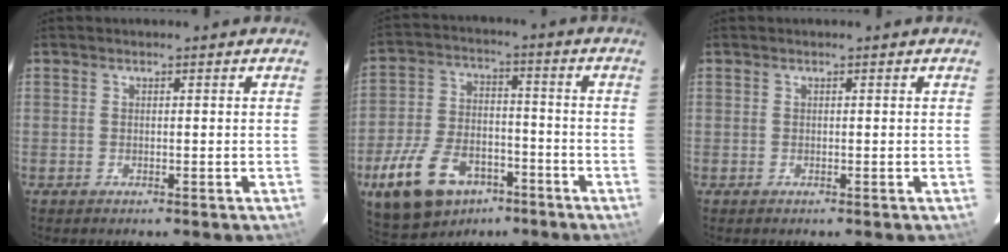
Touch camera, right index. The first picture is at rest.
{"total": 18.2, "force": [-10.5, 10.6, 10.4], "torque": [-0.232, -0.003, -0.168]}
{"total": 0.0}